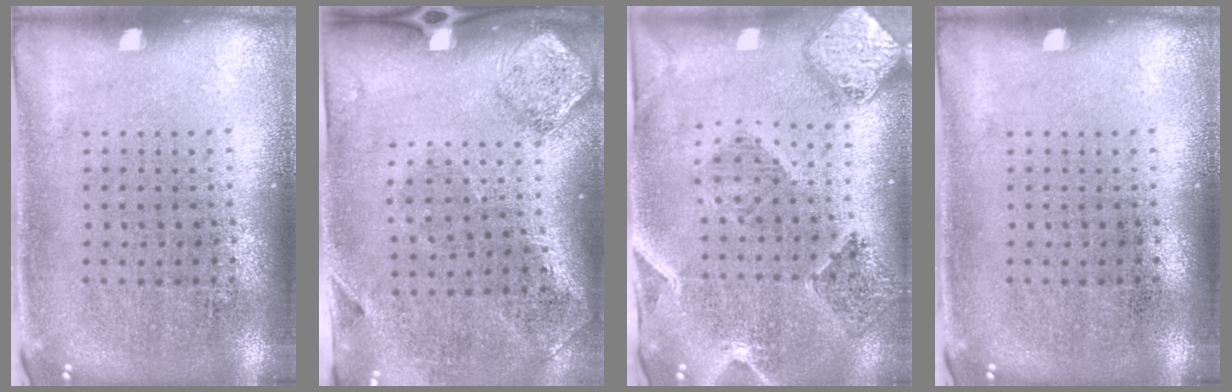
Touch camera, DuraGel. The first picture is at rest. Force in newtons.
{"total": 2.0, "press": 1.1, "slide": 1.7}
{"total": 1.5, "press": 1.5, "slide": 0.3}
{"total": 0.0}